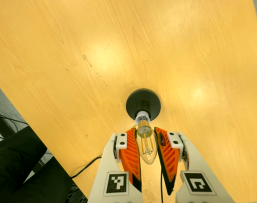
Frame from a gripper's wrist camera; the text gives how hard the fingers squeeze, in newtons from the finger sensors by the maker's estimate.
{"total": 22.1, "left": 24.8, "right": 19.4}